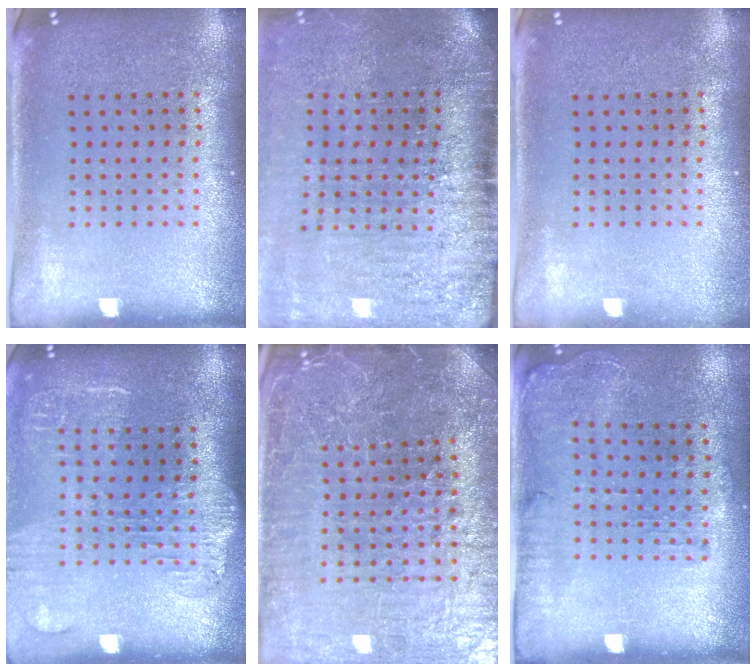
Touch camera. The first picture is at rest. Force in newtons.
{"total": 4.6, "press": 3.8, "slide": 2.7}
{"total": 0.7, "press": 0.6, "slide": 0.3}
{"total": 1.8, "press": 1.5, "slide": 0.9}
{"total": 5.1, "press": 4.9, "slide": 1.6}
{"total": 1.3, "press": 1.2, "slide": 0.5}